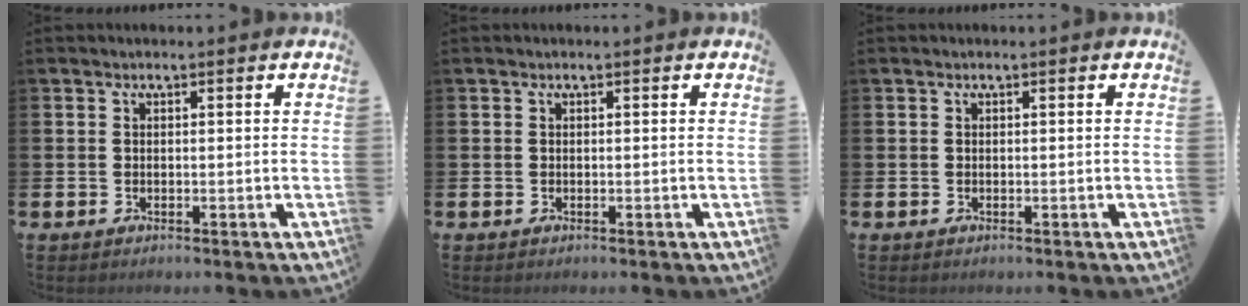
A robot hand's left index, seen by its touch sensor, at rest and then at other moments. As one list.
[{"total": 0.0}, {"total": 0.0}]